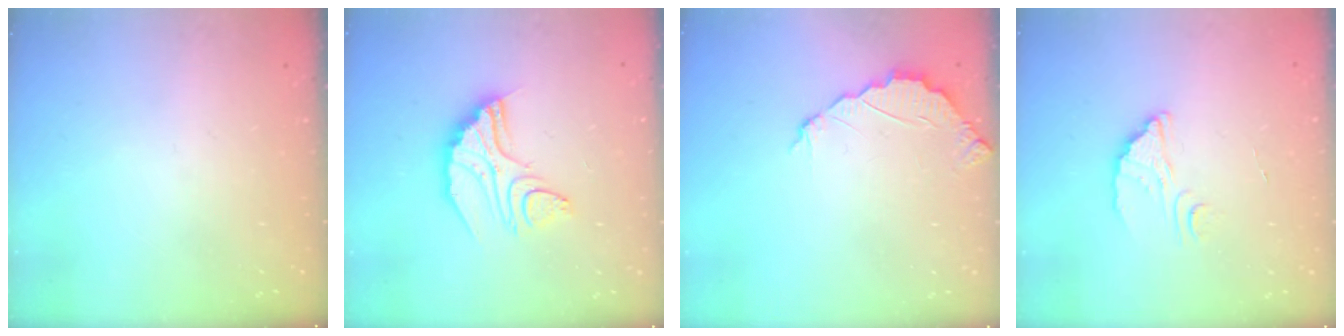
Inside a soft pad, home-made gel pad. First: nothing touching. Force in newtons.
{"total": 10.7, "press": 10.6, "slide": 0.9}
{"total": 2.2, "press": 2.2, "slide": 0.2}
{"total": 2.3, "press": 2.3, "slide": 0.1}